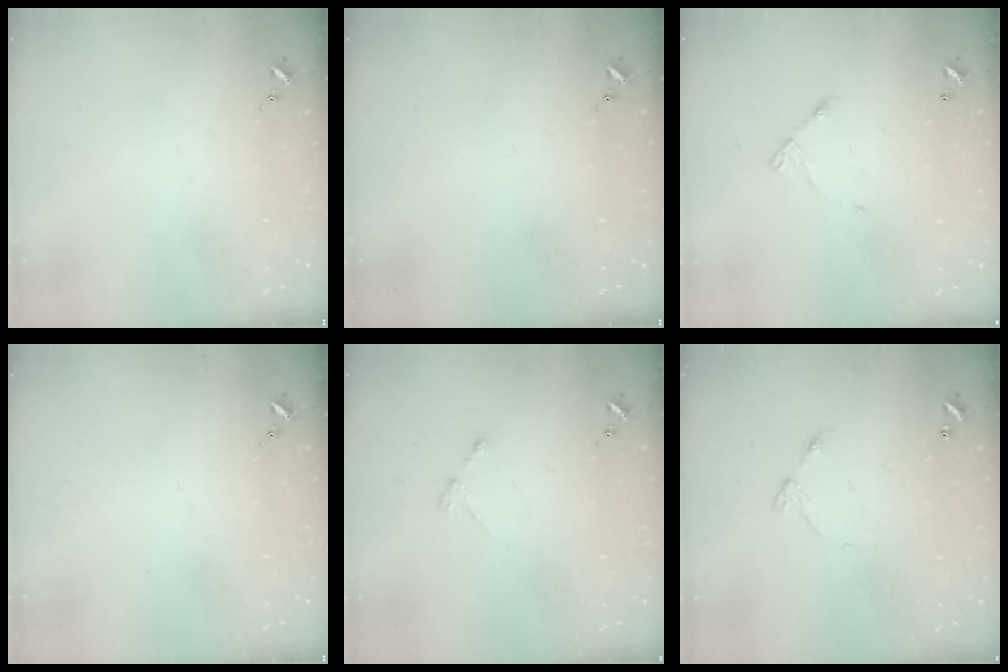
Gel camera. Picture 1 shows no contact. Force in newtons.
{"total": 0.0}
{"total": 5.5, "press": 5.5, "slide": 0.3}
{"total": 0.0}
{"total": 3.1, "press": 3.0, "slide": 0.4}
{"total": 5.9, "press": 5.9, "slide": 0.6}